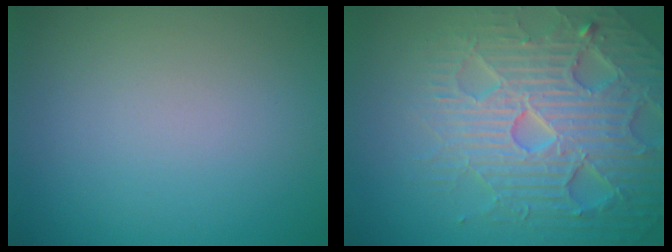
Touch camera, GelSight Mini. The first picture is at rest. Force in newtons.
{"total": 7.4, "press": 7.3, "slide": 1.5}